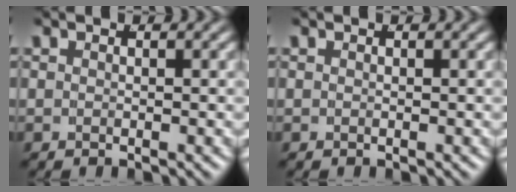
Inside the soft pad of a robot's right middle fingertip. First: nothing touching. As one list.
[{"total": 0.0}]